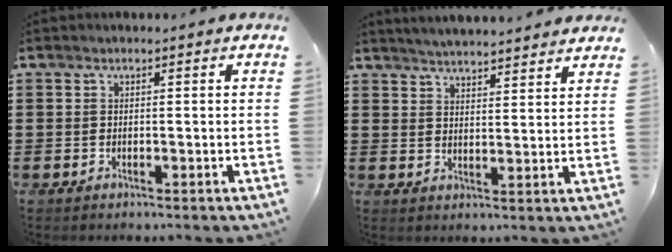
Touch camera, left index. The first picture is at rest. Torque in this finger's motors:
{"motor_torque": [2.14, 0.00, 0.28, 0.09]}